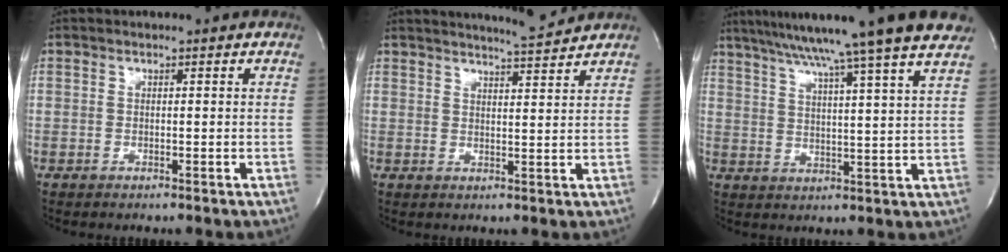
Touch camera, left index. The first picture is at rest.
{"total": 5.5, "force": [5.3, -0.8, 1.0], "torque": [-0.026, -0.011, 0.075]}
{"total": 19.7, "force": [16.1, -1.6, 11.3], "torque": [-0.192, 0.003, 0.218]}